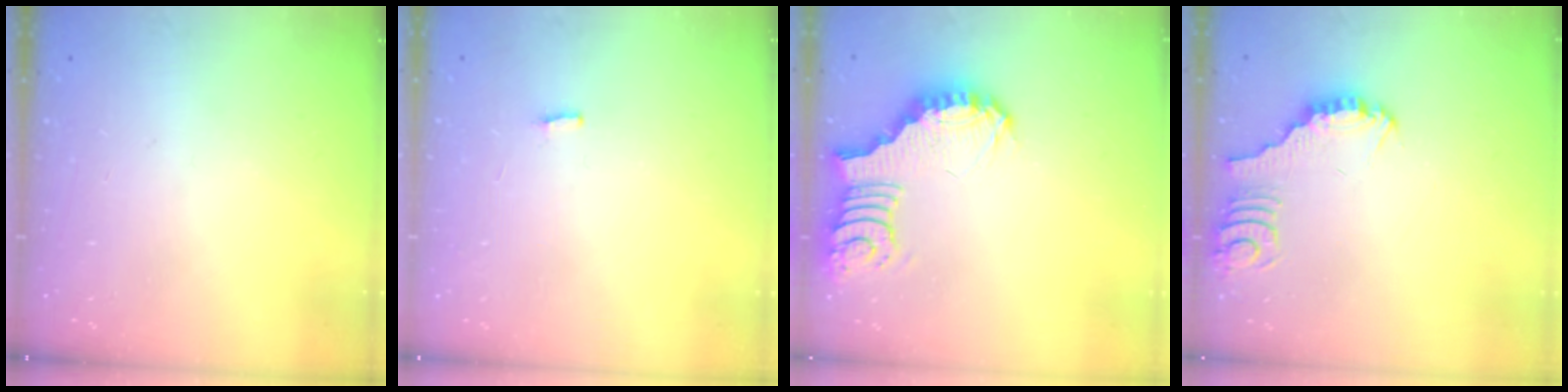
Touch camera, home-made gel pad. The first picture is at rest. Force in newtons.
{"total": 0.0}
{"total": 3.7, "press": 3.6, "slide": 0.6}
{"total": 3.0, "press": 3.0, "slide": 0.2}